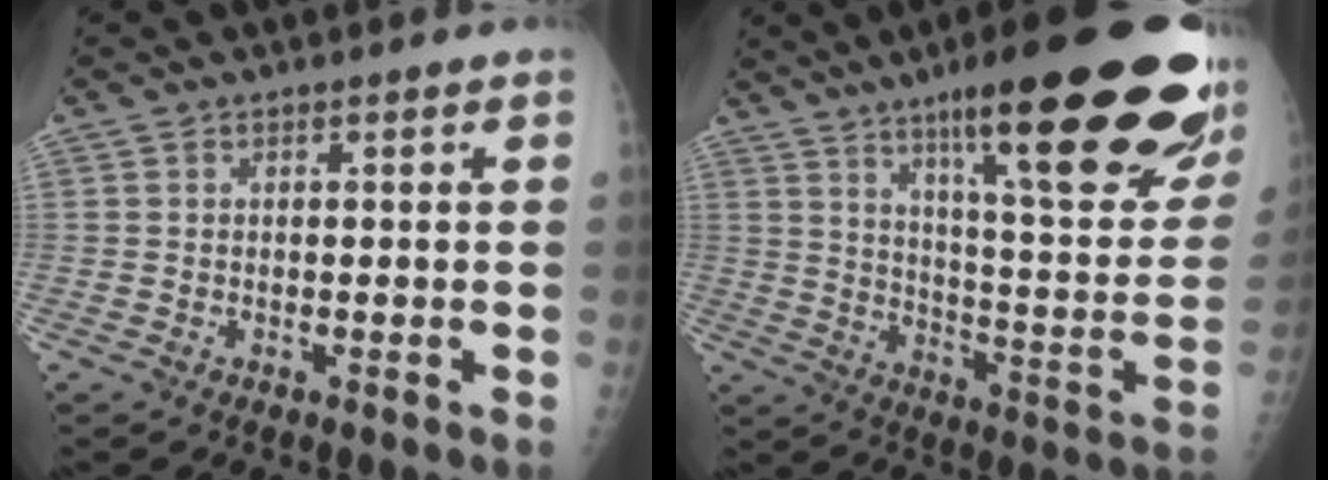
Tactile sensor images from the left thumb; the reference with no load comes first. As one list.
[{"total": 32.1, "force": [19.0, 6.1, 25.2], "torque": [-0.277, -0.057, 0.282]}]